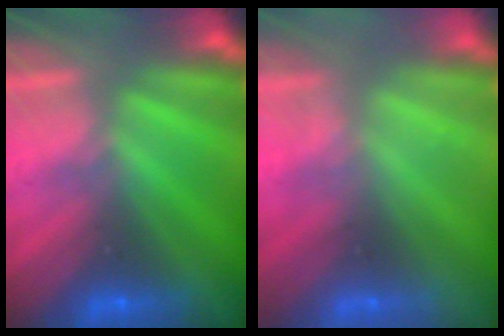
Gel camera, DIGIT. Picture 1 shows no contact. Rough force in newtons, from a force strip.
{"total": 2.1}